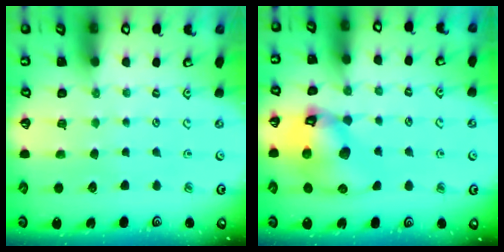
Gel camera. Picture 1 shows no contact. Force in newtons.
{"total": 14.8, "press": 14.7, "slide": 2.0}